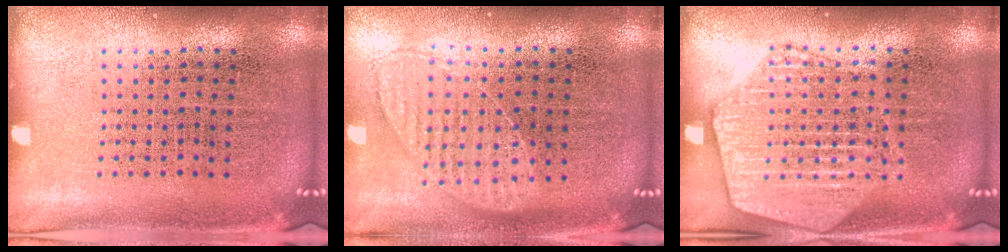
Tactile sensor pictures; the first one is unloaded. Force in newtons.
{"total": 0.9, "press": 0.9, "slide": 0.2}
{"total": 2.0, "press": 2.0, "slide": 0.2}